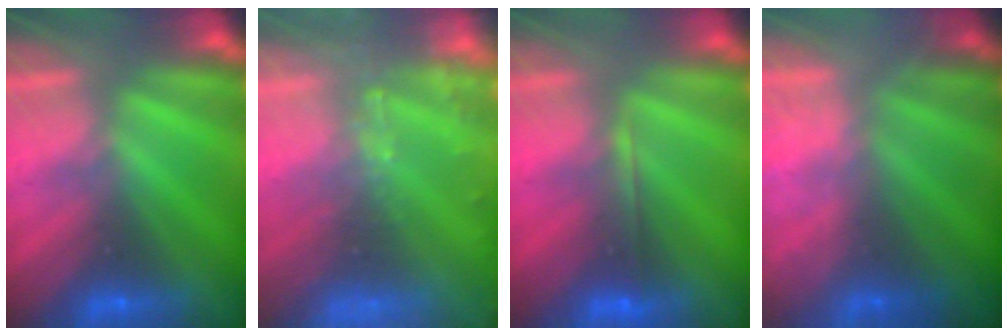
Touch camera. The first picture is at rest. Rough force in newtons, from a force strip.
{"total": 7.6}
{"total": 1.9}
{"total": 7.1}